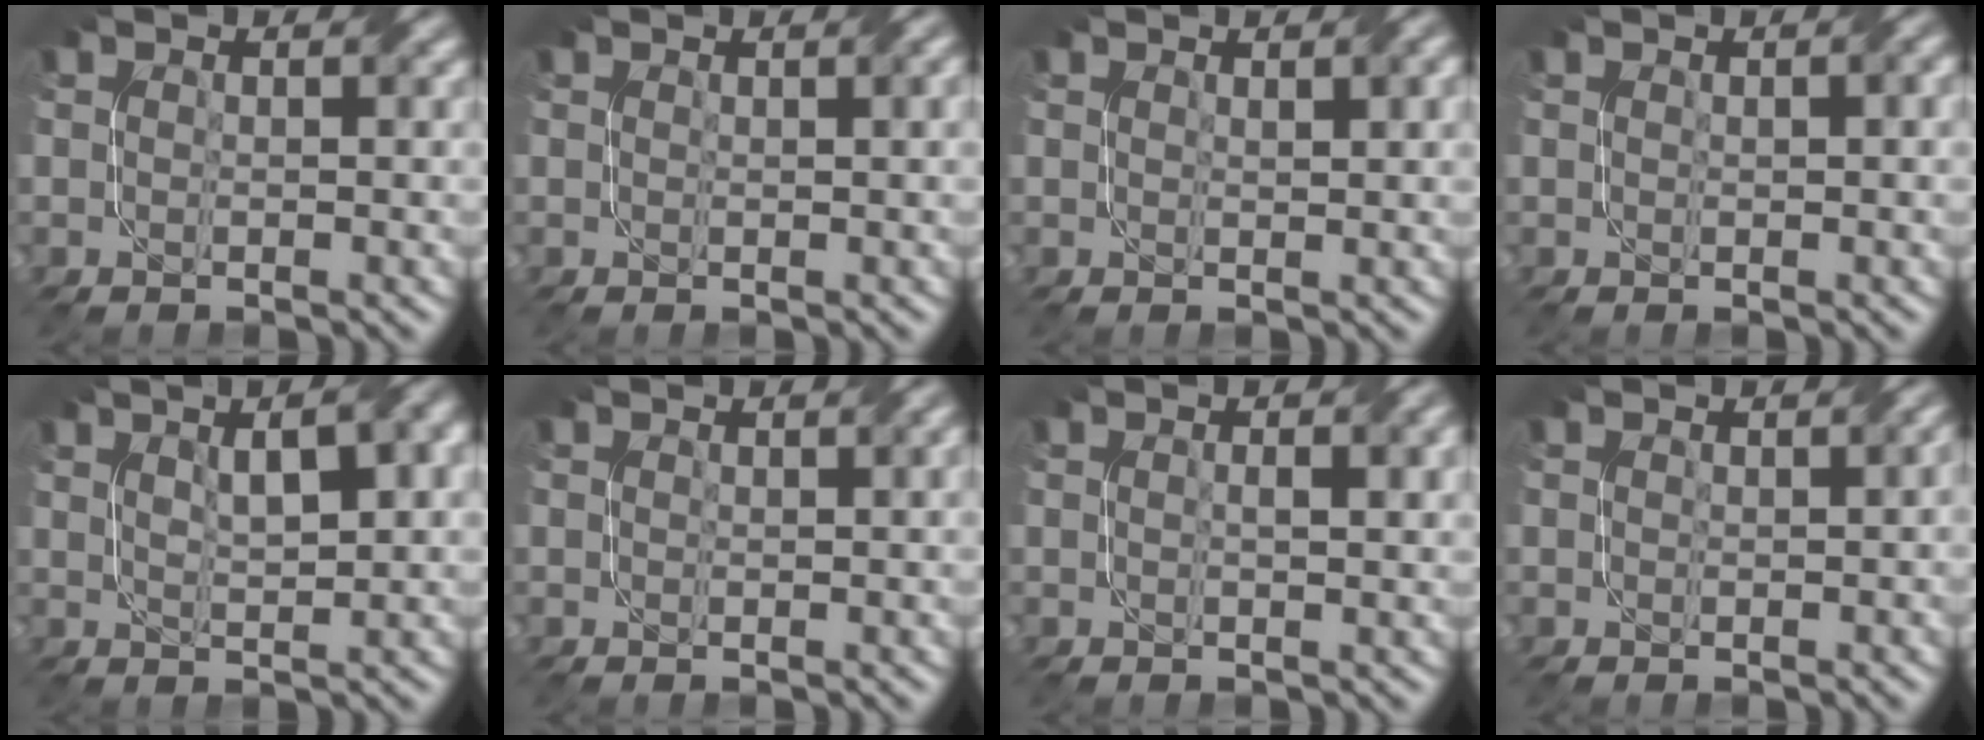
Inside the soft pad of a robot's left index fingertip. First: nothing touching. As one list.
[{"total": 0.6, "force": [-0.1, 0.0, 0.6], "torque": [-0.004, 0.003, -0.002]}, {"total": 1.8, "force": [1.0, 0.4, 1.5], "torque": [-0.017, 0.001, 0.017]}, {"total": 1.6, "force": [0.4, 0.3, 1.5], "torque": [-0.018, 0.003, 0.010]}, {"total": 7.5, "force": [2.9, 2.8, 6.3], "torque": [-0.071, 0.027, 0.029]}, {"total": 1.0, "force": [0.7, 0.1, 0.7], "torque": [-0.009, 0.001, 0.010]}, {"total": 2.2, "force": [0.5, 0.6, 2.1], "torque": [-0.026, 0.003, 0.008]}, {"total": 0.6, "force": [-0.4, 0.0, 0.5], "torque": [-0.001, 0.005, -0.004]}]